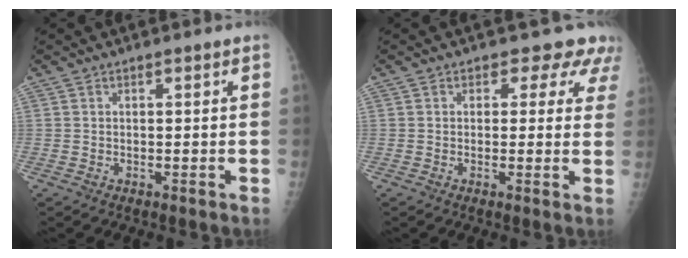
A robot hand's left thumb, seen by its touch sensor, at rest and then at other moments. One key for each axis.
{"total": 5.9, "fx": 4.6, "fy": 3.7, "fz": 0.9, "tx": 0.032, "ty": -0.017, "tz": 0.031}